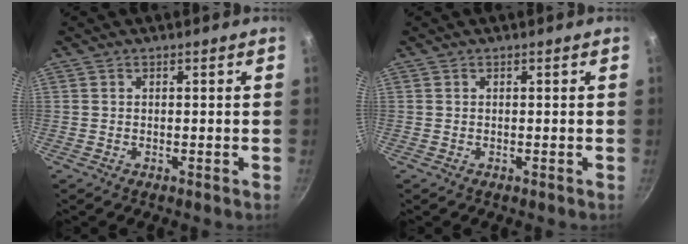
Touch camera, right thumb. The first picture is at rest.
{"total": 0.0}